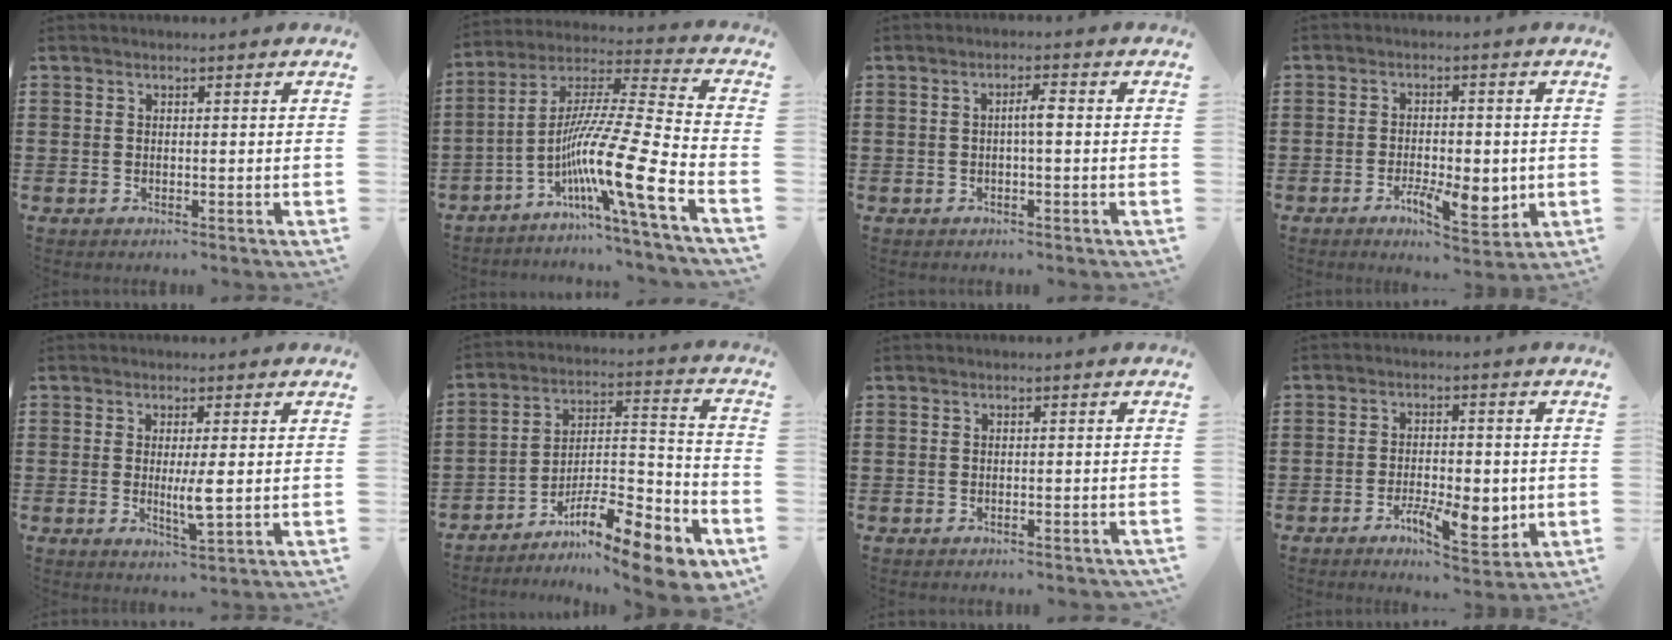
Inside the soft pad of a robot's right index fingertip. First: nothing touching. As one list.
[{"total": 14.9, "force": [-7.0, 0.4, 13.1], "torque": [-0.248, -0.018, -0.134]}, {"total": 2.6, "force": [-0.2, 0.4, 2.6], "torque": [-0.048, 0.002, -0.005]}, {"total": 7.1, "force": [-2.3, 3.0, 6.0], "torque": [-0.100, -0.004, -0.038]}, {"total": 4.2, "force": [-0.2, 0.6, 4.1], "torque": [-0.079, -0.007, -0.006]}, {"total": 12.3, "force": [-9.6, 2.4, 7.3], "torque": [-0.104, 0.029, -0.179]}, {"total": 0.8, "force": [-0.8, 0.1, 0.2], "torque": [-0.007, -0.004, -0.015]}, {"total": 7.7, "force": [-2.7, 3.2, 6.5], "torque": [-0.112, -0.006, -0.046]}]